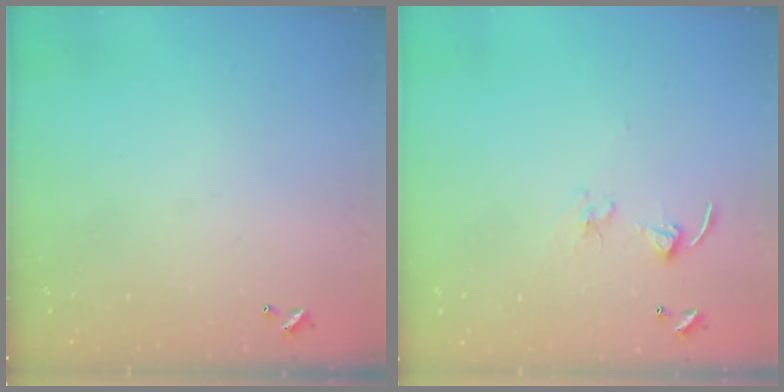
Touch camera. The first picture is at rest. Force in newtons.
{"total": 2.7, "press": 2.7, "slide": 0.2}